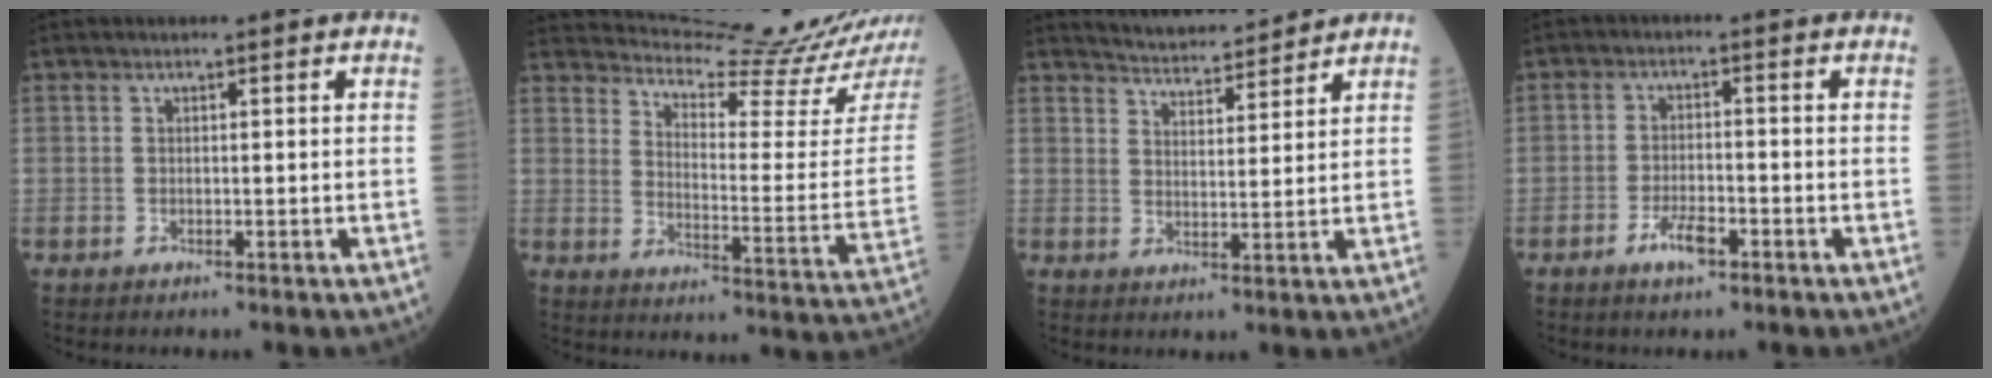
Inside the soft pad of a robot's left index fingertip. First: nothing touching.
{"total": 20.1, "force": [19.2, -1.9, 5.4], "torque": [-0.099, -0.117, 0.254]}
{"total": 7.5, "force": [7.4, 0.6, 1.2], "torque": [-0.031, 0.011, 0.119]}
{"total": 3.8, "force": [-2.3, 1.1, 2.8], "torque": [-0.058, 0.000, -0.042]}